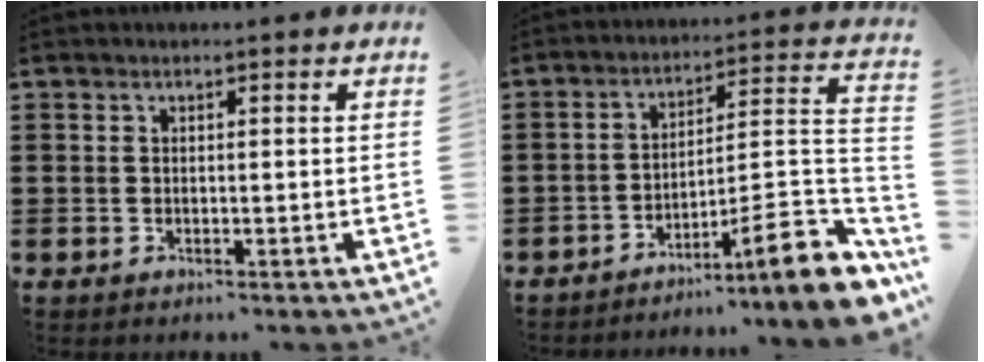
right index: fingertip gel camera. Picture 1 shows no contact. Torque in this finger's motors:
{"motor_torque": [1.10, -0.96, 0.75, 0.18]}